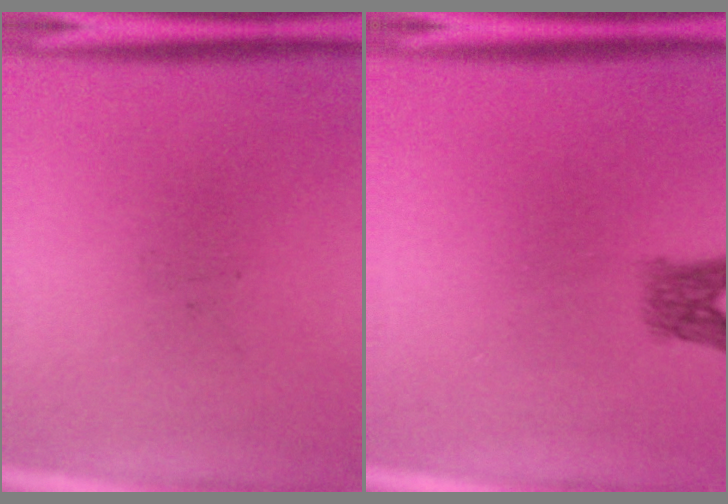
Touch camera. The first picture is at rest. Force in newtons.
{"total": 2.5}